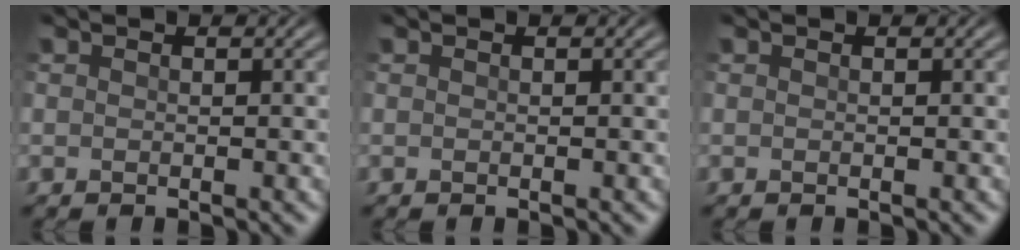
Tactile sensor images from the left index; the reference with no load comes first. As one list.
[{"total": 0.0}, {"total": 0.0}]